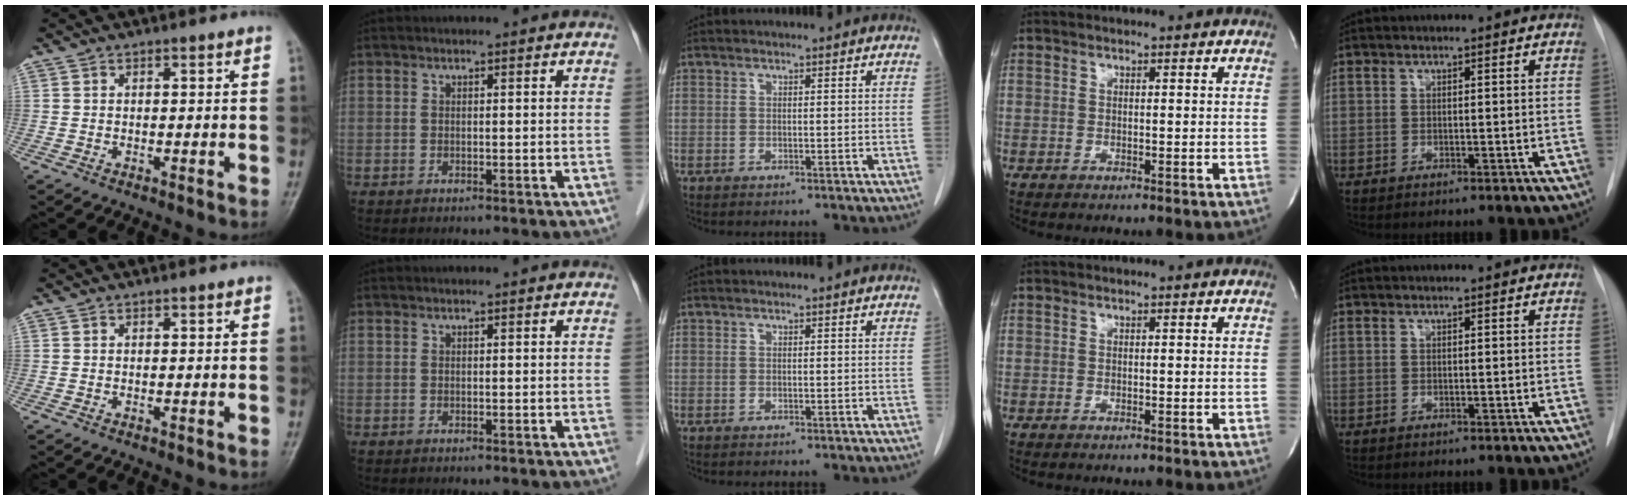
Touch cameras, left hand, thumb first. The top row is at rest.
{}